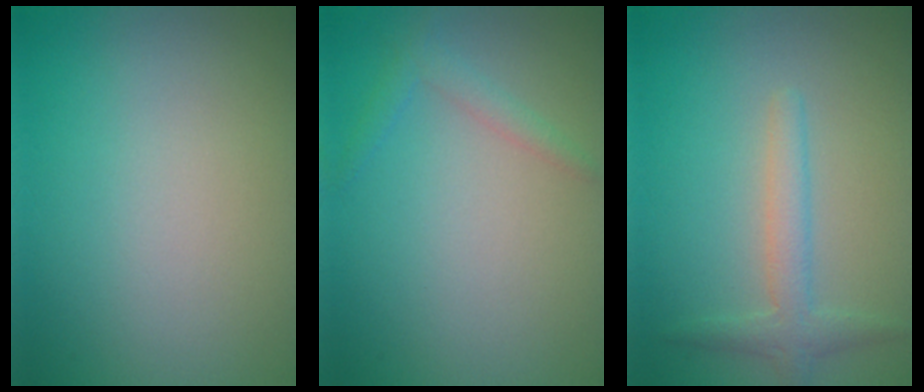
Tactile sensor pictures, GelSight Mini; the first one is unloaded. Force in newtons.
{"total": 1.4, "press": 1.4, "slide": 0.1}
{"total": 2.4, "press": 2.4, "slide": 0.1}